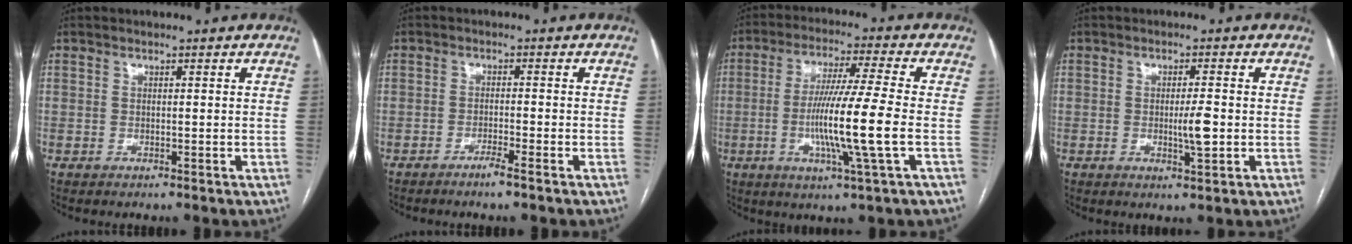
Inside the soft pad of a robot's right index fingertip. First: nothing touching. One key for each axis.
{"total": 2.2, "fx": -1.7, "fy": -0.3, "fz": 1.4, "tx": -0.028, "ty": -0.001, "tz": -0.033}
{"total": 12.2, "fx": -2.4, "fy": -1.1, "fz": 11.9, "tx": -0.230, "ty": -0.012, "tz": -0.050}
{"total": 3.6, "fx": -0.5, "fy": 0.3, "fz": 3.5, "tx": -0.060, "ty": -0.004, "tz": -0.006}